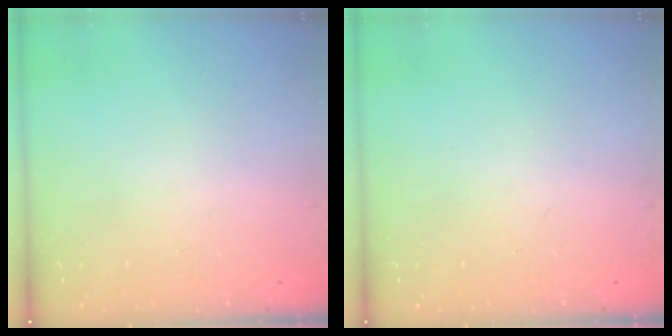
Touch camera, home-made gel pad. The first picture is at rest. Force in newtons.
{"total": 0.0}